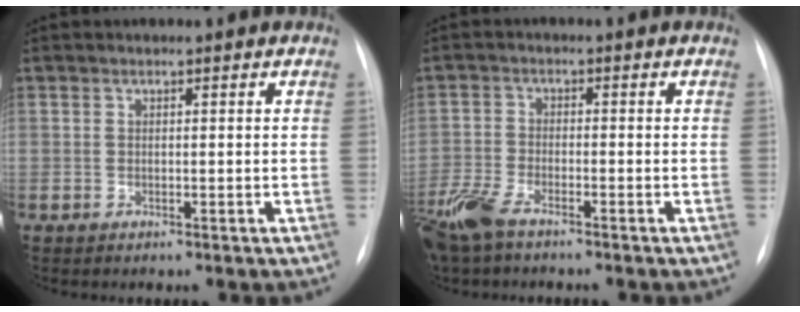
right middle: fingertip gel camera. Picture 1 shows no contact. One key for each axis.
{"total": 7.2, "fx": -5.4, "fy": 2.1, "fz": 4.2, "tx": -0.098, "ty": -0.015, "tz": -0.109}